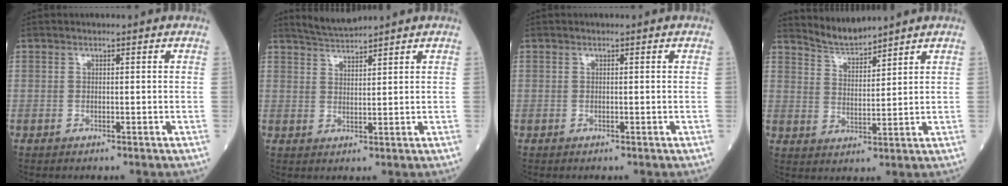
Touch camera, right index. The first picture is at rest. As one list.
[{"total": 3.5, "force": [3.4, -0.7, 0.1], "torque": [-0.007, 0.003, 0.071]}, {"total": 0.0}, {"total": 4.6, "force": [4.6, -0.3, -0.1], "torque": [-0.003, -0.002, 0.095]}]